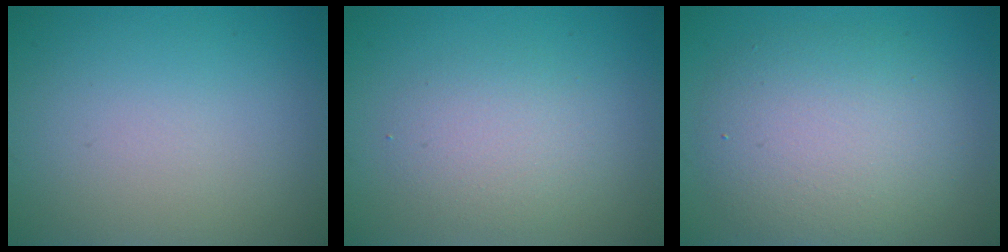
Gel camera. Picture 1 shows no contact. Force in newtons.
{"total": 2.7, "press": 2.7, "slide": 0.1}
{"total": 6.3, "press": 6.3, "slide": 0.4}